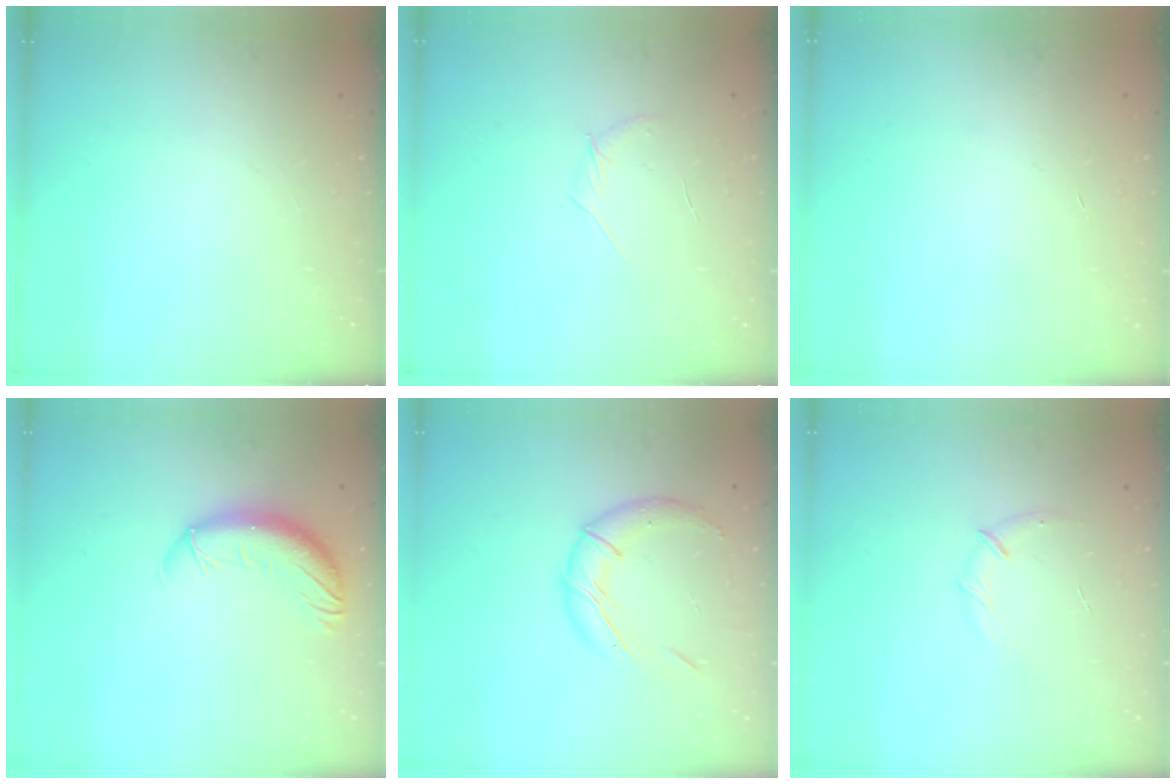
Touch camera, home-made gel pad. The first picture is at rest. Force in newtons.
{"total": 5.8, "press": 5.6, "slide": 1.6}
{"total": 0.0}
{"total": 10.8, "press": 10.6, "slide": 2.3}
{"total": 13.2, "press": 13.2, "slide": 1.3}
{"total": 8.0, "press": 7.7, "slide": 2.1}